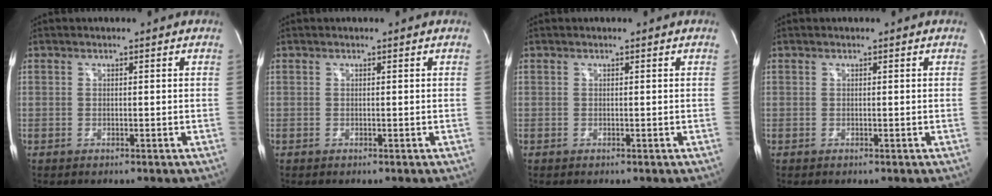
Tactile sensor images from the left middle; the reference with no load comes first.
{"total": 0.0}
{"total": 0.0}
{"total": 0.0}